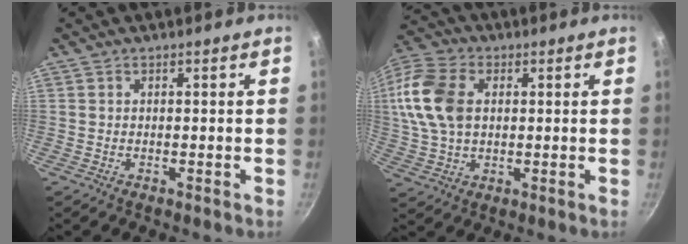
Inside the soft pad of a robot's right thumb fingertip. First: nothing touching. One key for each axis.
{"total": 15.4, "fx": 2.5, "fy": 10.5, "fz": 11.0, "tx": -0.221, "ty": 0.018, "tz": 0.041}